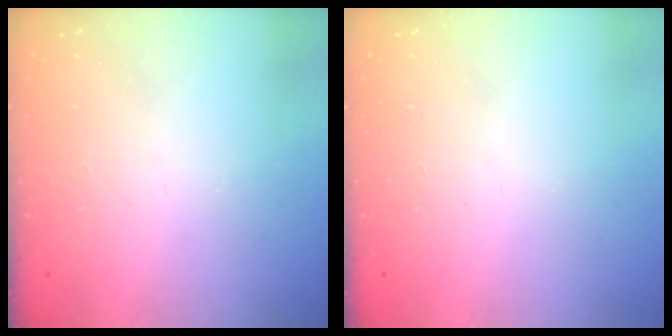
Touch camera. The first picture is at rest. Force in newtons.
{"total": 0.0}